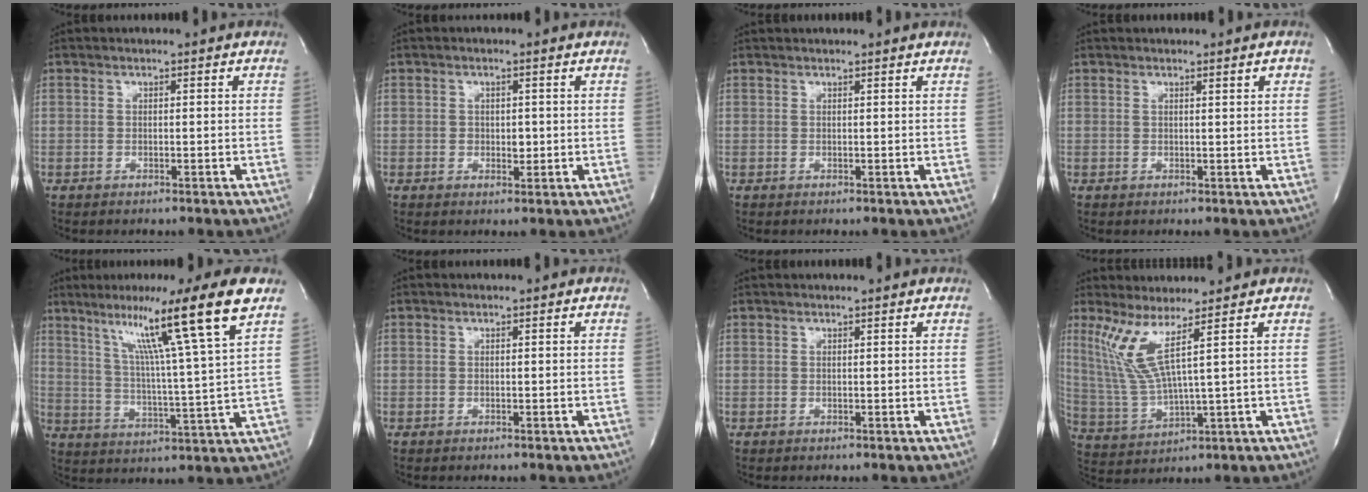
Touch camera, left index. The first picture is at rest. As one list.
[{"total": 1.6, "force": [-0.1, 1.2, 1.1], "torque": [-0.013, -0.003, -0.002]}, {"total": 2.1, "force": [2.1, -0.3, 0.4], "torque": [-0.014, 0.011, 0.024]}, {"total": 1.0, "force": [0.6, -0.1, 0.8], "torque": [-0.013, -0.007, 0.007]}, {"total": 15.9, "force": [9.6, -2.9, 12.3], "torque": [-0.191, -0.002, 0.141]}, {"total": 0.0}, {"total": 1.8, "force": [1.7, -0.3, 0.3], "torque": [-0.013, 0.010, 0.021]}, {"total": 7.0, "force": [3.7, -1.0, 5.9], "torque": [-0.141, -0.016, 0.088]}]